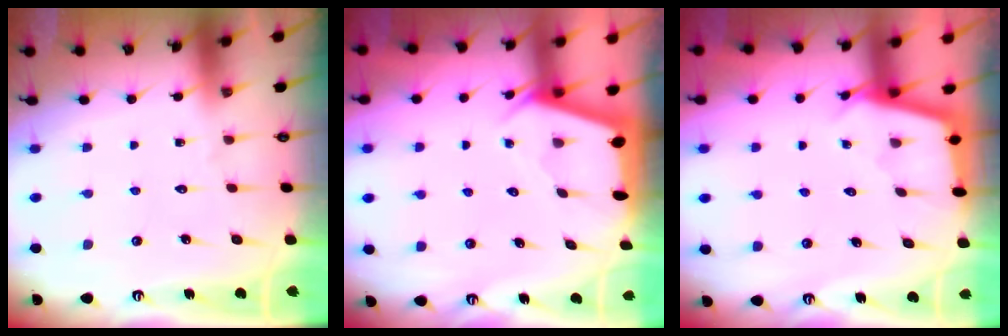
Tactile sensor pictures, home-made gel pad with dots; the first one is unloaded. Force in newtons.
{"total": 2.4, "press": 2.4, "slide": 0.3}
{"total": 2.9, "press": 2.9, "slide": 0.3}